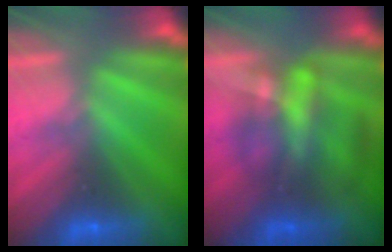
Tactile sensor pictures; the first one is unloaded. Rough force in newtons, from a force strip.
{"total": 4.7}